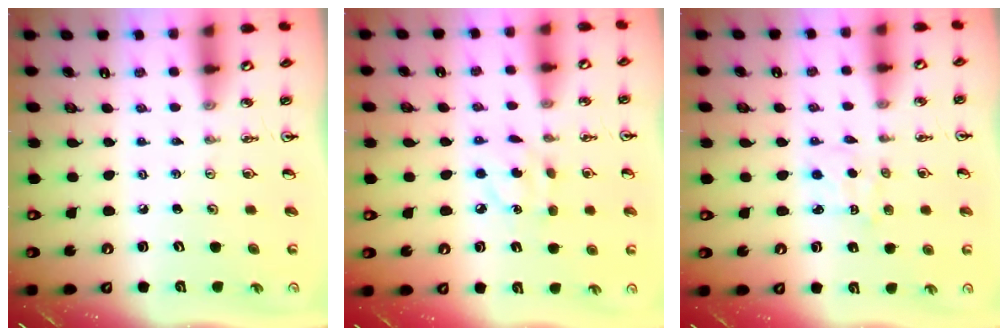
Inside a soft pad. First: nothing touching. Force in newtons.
{"total": 5.3, "press": 5.3, "slide": 0.2}
{"total": 2.9, "press": 2.9, "slide": 0.4}